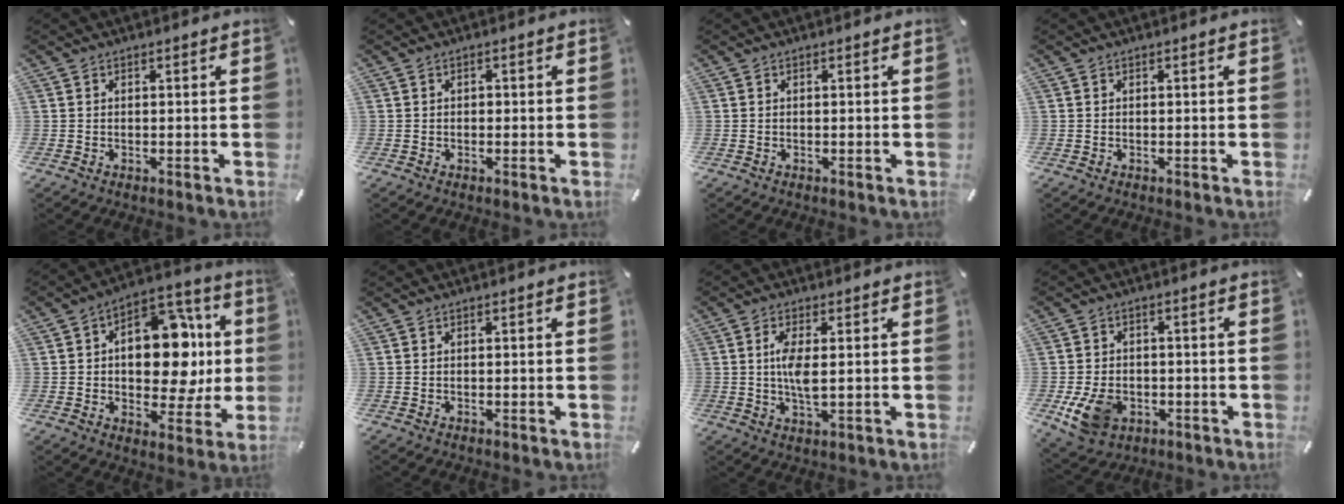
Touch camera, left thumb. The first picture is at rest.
{"total": 0.6, "force": [-0.2, 0.5, 0.3], "torque": [-0.004, 0.003, -0.006]}
{"total": 0.0}
{"total": 0.0}
{"total": 18.5, "force": [1.6, 11.5, 14.4], "torque": [-0.190, -0.008, 0.027]}
{"total": 0.0}
{"total": 5.8, "force": [0.5, 1.8, 5.5], "torque": [-0.127, -0.006, 0.000]}
{"total": 9.2, "force": [-2.8, 6.9, 5.4], "torque": [-0.108, 0.004, -0.050]}